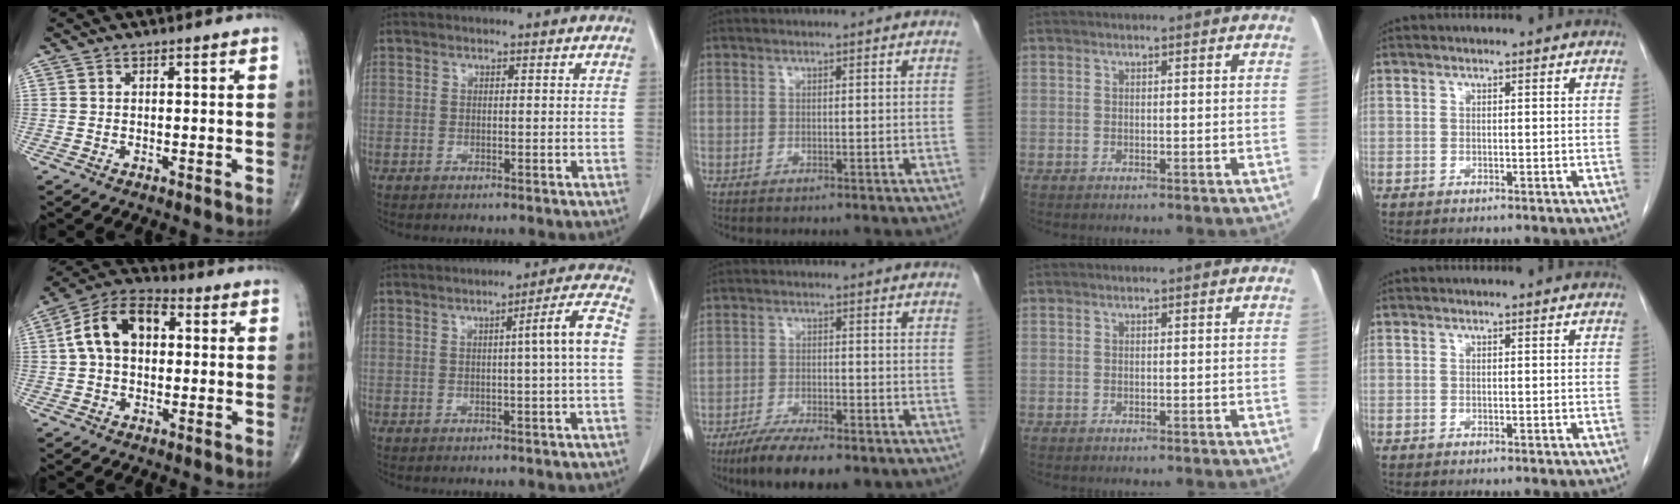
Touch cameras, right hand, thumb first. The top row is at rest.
{"thumb": {"total": 12.3, "force": [1.6, 8.0, 9.3], "torque": [-0.159, 0.033, 0.016]}, "index": {"total": 5.4, "force": [-0.1, -0.9, 5.3], "torque": [-0.075, 0.006, -0.001]}, "middle": {"total": 9.2, "force": [-6.6, 2.4, 6.0], "torque": [-0.095, -0.015, -0.101]}}